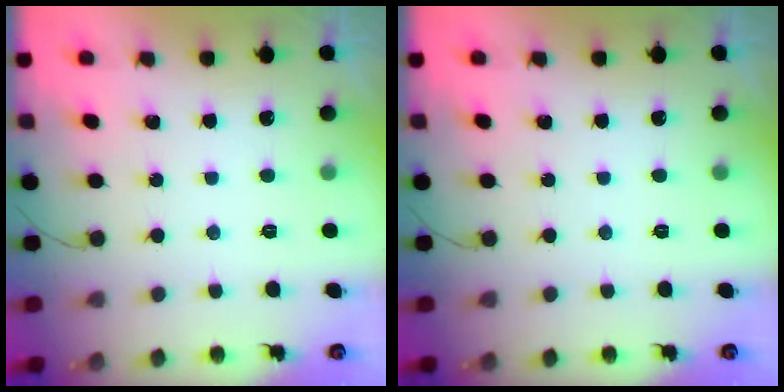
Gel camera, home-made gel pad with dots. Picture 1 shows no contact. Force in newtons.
{"total": 0.0}